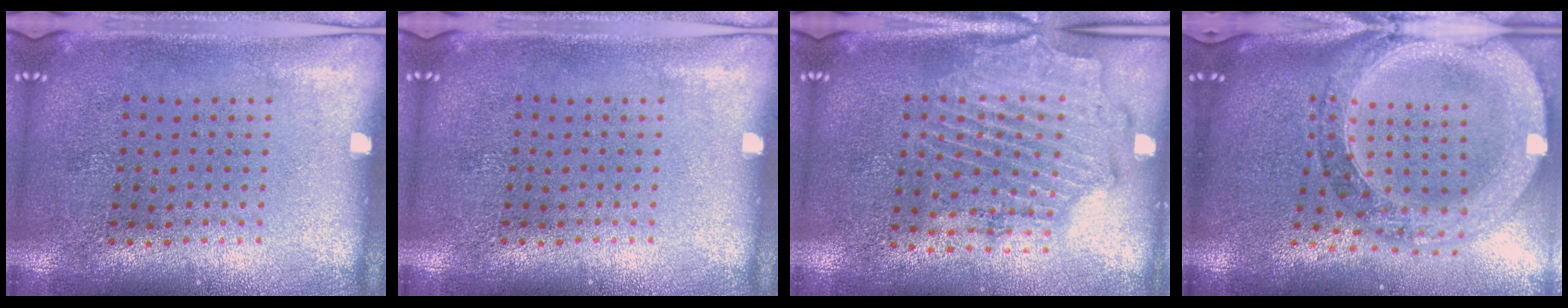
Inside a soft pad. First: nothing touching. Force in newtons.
{"total": 0.0}
{"total": 1.8, "press": 1.7, "slide": 0.7}
{"total": 2.7, "press": 2.4, "slide": 1.4}